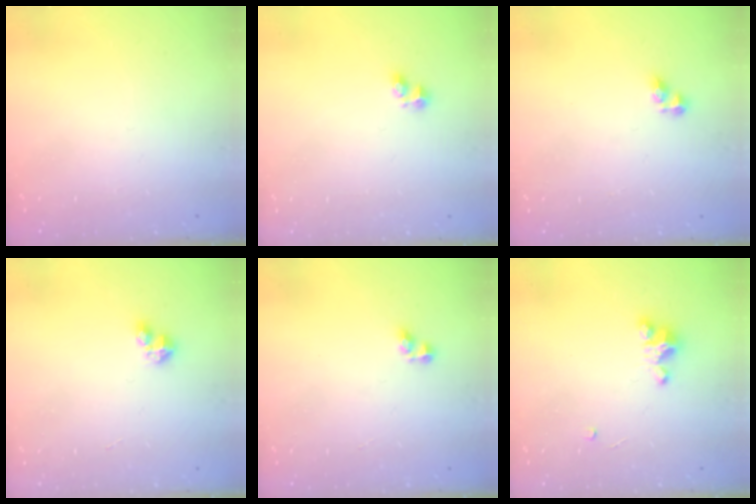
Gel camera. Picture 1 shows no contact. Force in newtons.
{"total": 2.2, "press": 2.2, "slide": 0.5}
{"total": 5.2, "press": 5.2, "slide": 0.7}
{"total": 2.8, "press": 2.8, "slide": 0.2}
{"total": 2.5, "press": 2.5, "slide": 0.1}
{"total": 3.4, "press": 3.4, "slide": 0.4}